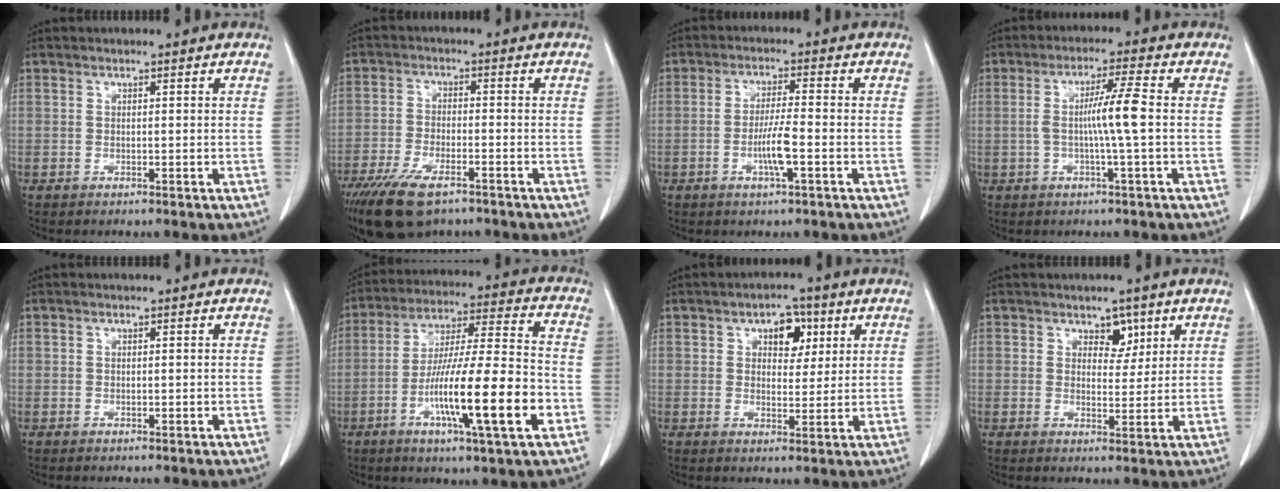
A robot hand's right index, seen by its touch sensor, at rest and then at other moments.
{"total": 10.3, "force": [-7.2, 3.6, 6.4], "torque": [-0.120, -0.017, -0.124]}
{"total": 5.2, "force": [-1.7, 0.1, 4.9], "torque": [-0.096, -0.004, -0.031]}
{"total": 6.1, "force": [-0.4, -0.8, 6.0], "torque": [-0.113, 0.007, -0.007]}
{"total": 0.0}
{"total": 18.0, "force": [-6.1, 1.0, 17.0], "torque": [-0.295, -0.011, -0.101]}
{"total": 5.4, "force": [2.3, 3.2, 3.7], "torque": [-0.048, 0.013, 0.034]}
{"total": 3.5, "force": [2.0, 2.1, 1.8], "torque": [-0.018, 0.001, 0.033]}